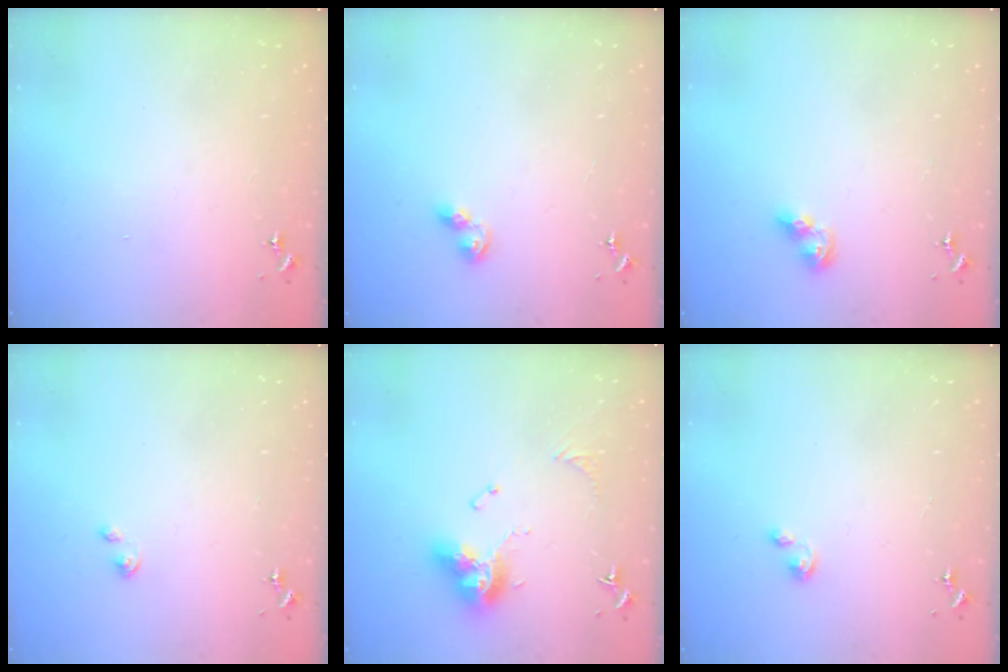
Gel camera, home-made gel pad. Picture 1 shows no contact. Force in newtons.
{"total": 5.3, "press": 5.3, "slide": 0.6}
{"total": 6.4, "press": 6.4, "slide": 0.3}
{"total": 2.2, "press": 2.2, "slide": 0.2}
{"total": 13.2, "press": 13.1, "slide": 1.3}
{"total": 2.3, "press": 2.3, "slide": 0.2}